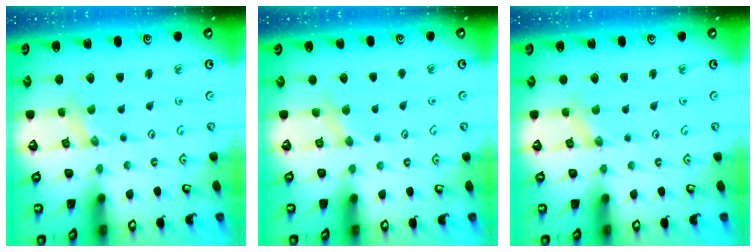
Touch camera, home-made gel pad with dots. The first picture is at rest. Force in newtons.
{"total": 3.0, "press": 3.0, "slide": 0.4}
{"total": 1.5, "press": 1.5, "slide": 0.3}